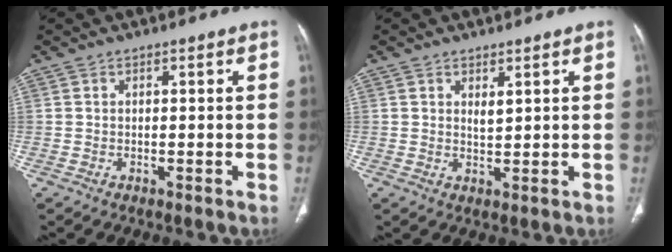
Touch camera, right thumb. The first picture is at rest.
{"total": 1.8, "force": [1.1, 0.7, 1.2], "torque": [-0.020, -0.012, 0.022]}